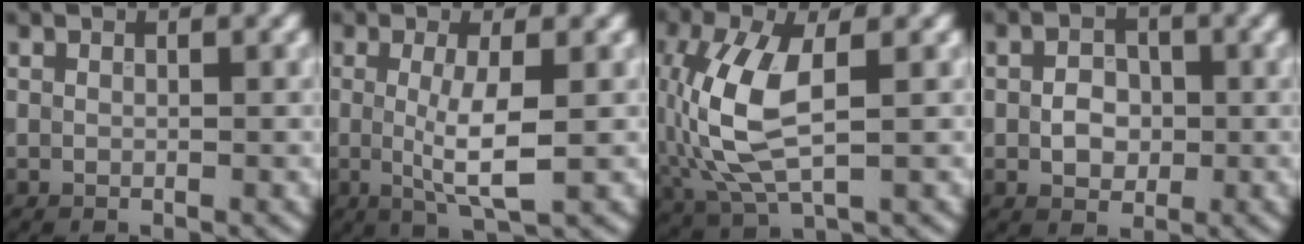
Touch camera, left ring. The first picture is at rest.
{"total": 4.3, "force": [0.0, 0.9, 4.2], "torque": [-0.079, -0.007, 0.000]}
{"total": 7.9, "force": [-0.2, 3.7, 7.0], "torque": [-0.170, 0.006, -0.004]}
{"total": 2.8, "force": [-0.3, 2.2, 1.8], "torque": [-0.028, 0.002, -0.010]}